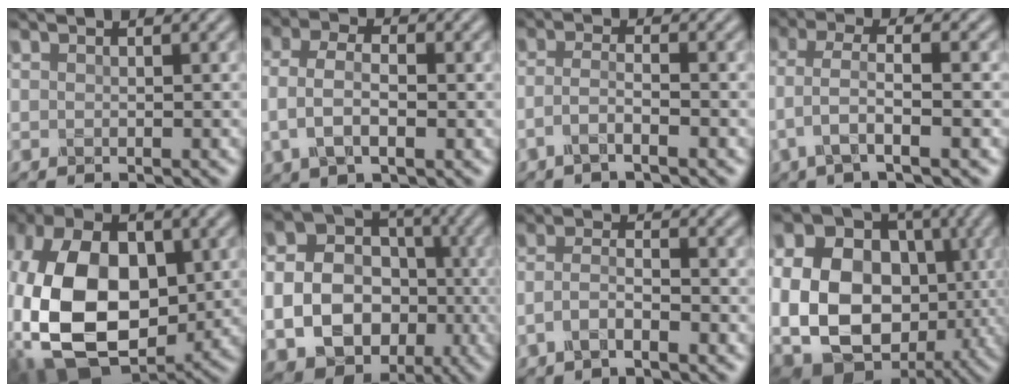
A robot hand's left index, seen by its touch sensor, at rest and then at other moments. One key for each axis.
{"total": 4.5, "fx": -0.4, "fy": 2.5, "fz": 3.7, "tx": -0.079, "ty": 0.001, "tz": -0.014}
{"total": 2.4, "fx": -1.3, "fy": 0.5, "fz": 1.9, "tx": -0.037, "ty": 0.004, "tz": -0.037}
{"total": 4.1, "fx": -1.3, "fy": 1.1, "fz": 3.7, "tx": -0.082, "ty": 0.006, "tz": -0.030}
{"total": 15.8, "fx": -1.7, "fy": 10.1, "fz": 12.1, "tx": -0.258, "ty": -0.006, "tz": -0.036}
{"total": 15.3, "fx": -3.2, "fy": 13.1, "fz": 7.2, "tx": -0.147, "ty": -0.030, "tz": -0.052}
{"total": 2.7, "fx": -1.4, "fy": 0.9, "fz": 2.1, "tx": -0.046, "ty": 0.007, "tz": -0.037}
{"total": 19.7, "fx": -1.0, "fy": 16.3, "fz": 11.1, "tx": -0.221, "ty": 0.003, "tz": -0.045}